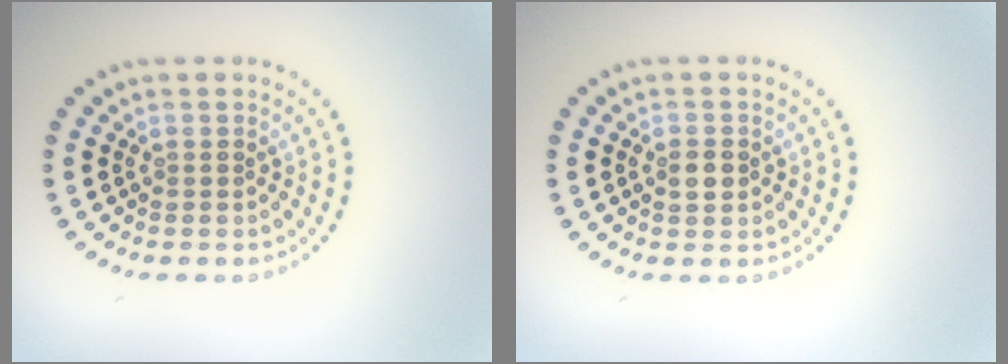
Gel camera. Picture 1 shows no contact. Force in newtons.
{"total": 1.6, "press": 1.6, "slide": 0.3}